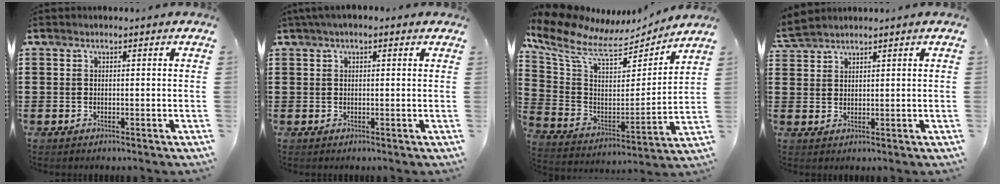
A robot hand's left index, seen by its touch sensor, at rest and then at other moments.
{"total": 1.6, "force": [0.6, 0.7, 1.3], "torque": [-0.025, 0.005, 0.010]}
{"total": 9.7, "force": [7.8, 3.0, 5.0], "torque": [-0.136, -0.054, 0.132]}
{"total": 2.6, "force": [2.6, 0.2, 0.4], "torque": [-0.017, -0.002, 0.051]}